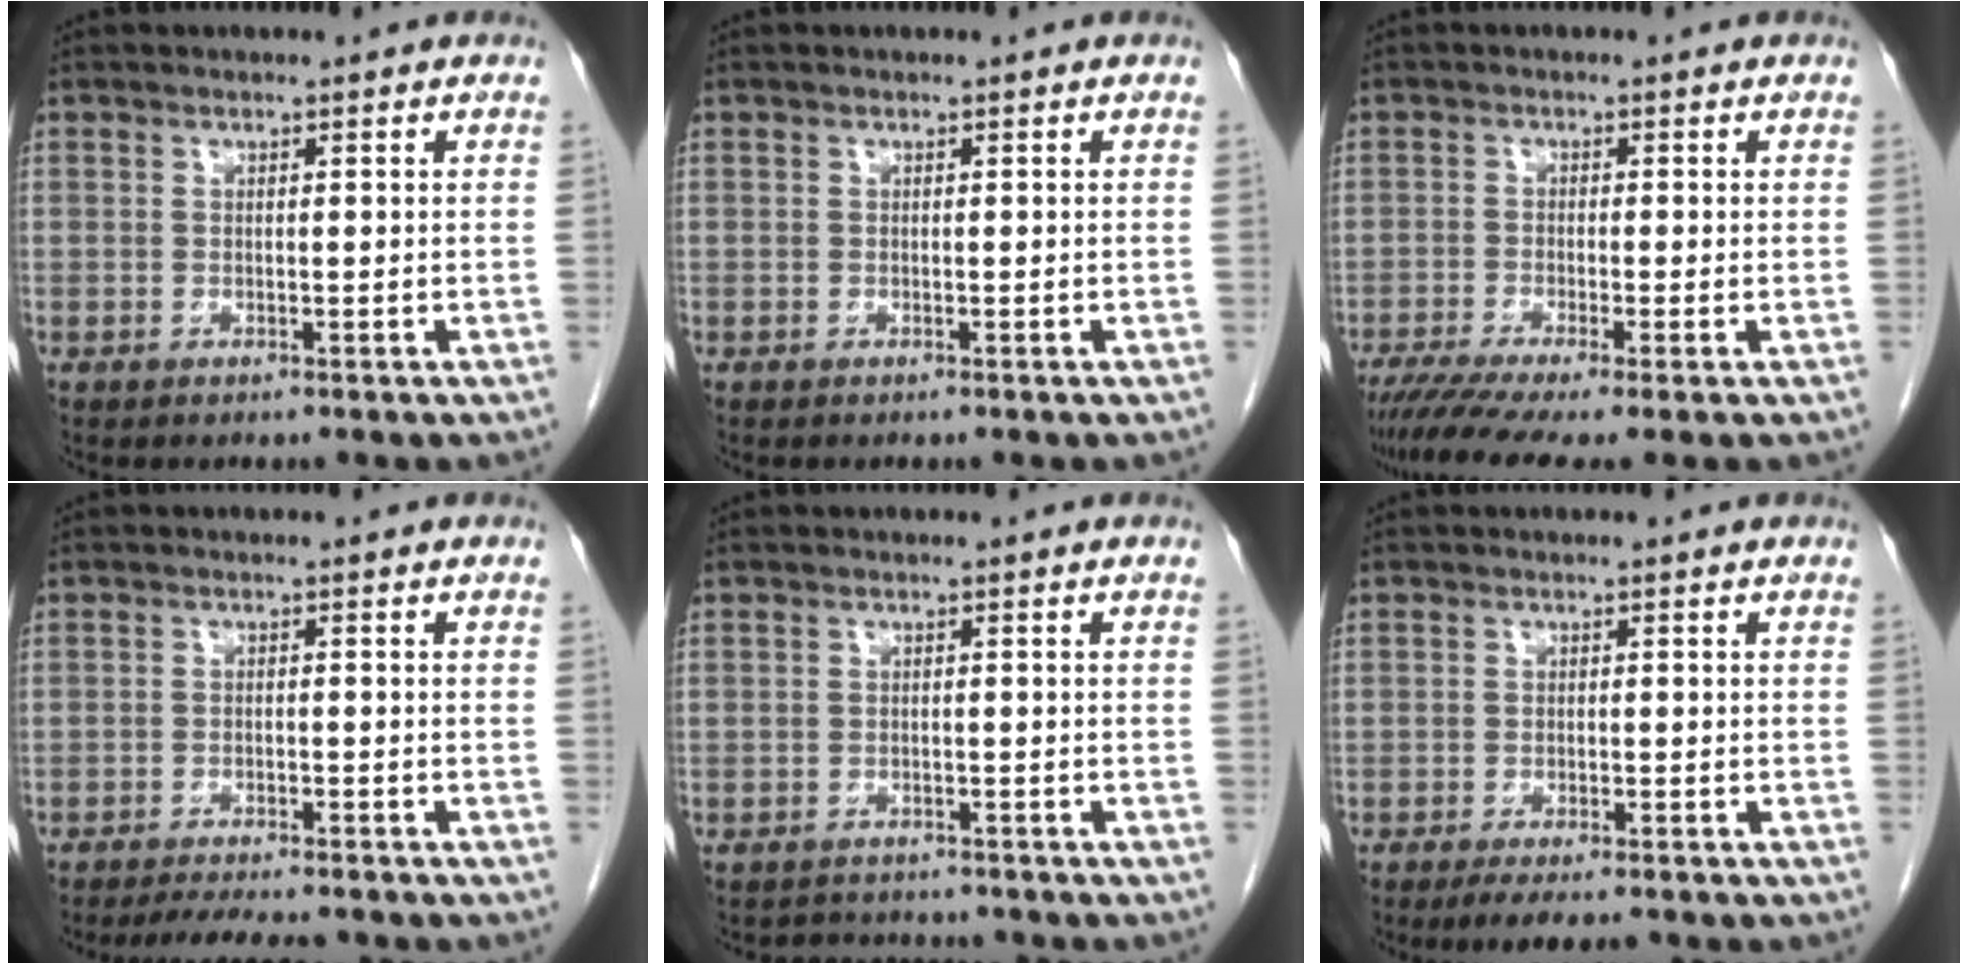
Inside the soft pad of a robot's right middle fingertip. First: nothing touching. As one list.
[{"total": 0.0}, {"total": 7.6, "force": [-5.6, 0.1, 5.1], "torque": [-0.085, -0.016, -0.093]}, {"total": 8.2, "force": [-7.4, 1.2, 3.3], "torque": [-0.046, -0.011, -0.107]}, {"total": 5.0, "force": [-4.8, 1.5, 0.5], "torque": [-0.007, 0.002, -0.062]}, {"total": 5.6, "force": [-4.7, 1.2, 2.9], "torque": [-0.039, -0.008, -0.070]}]